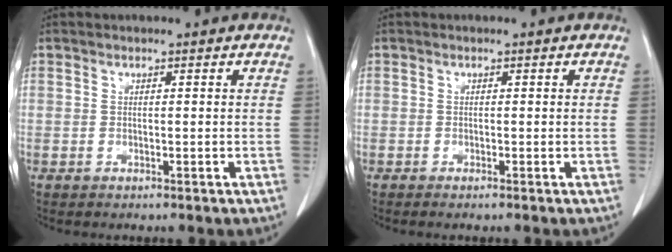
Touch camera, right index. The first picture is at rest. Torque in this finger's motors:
{"motor_torque": [0.02, 0.06, 0.01, 0.01]}